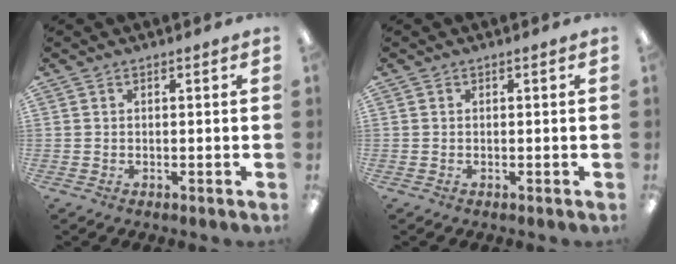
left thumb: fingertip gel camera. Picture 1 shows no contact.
{"total": 0.0}